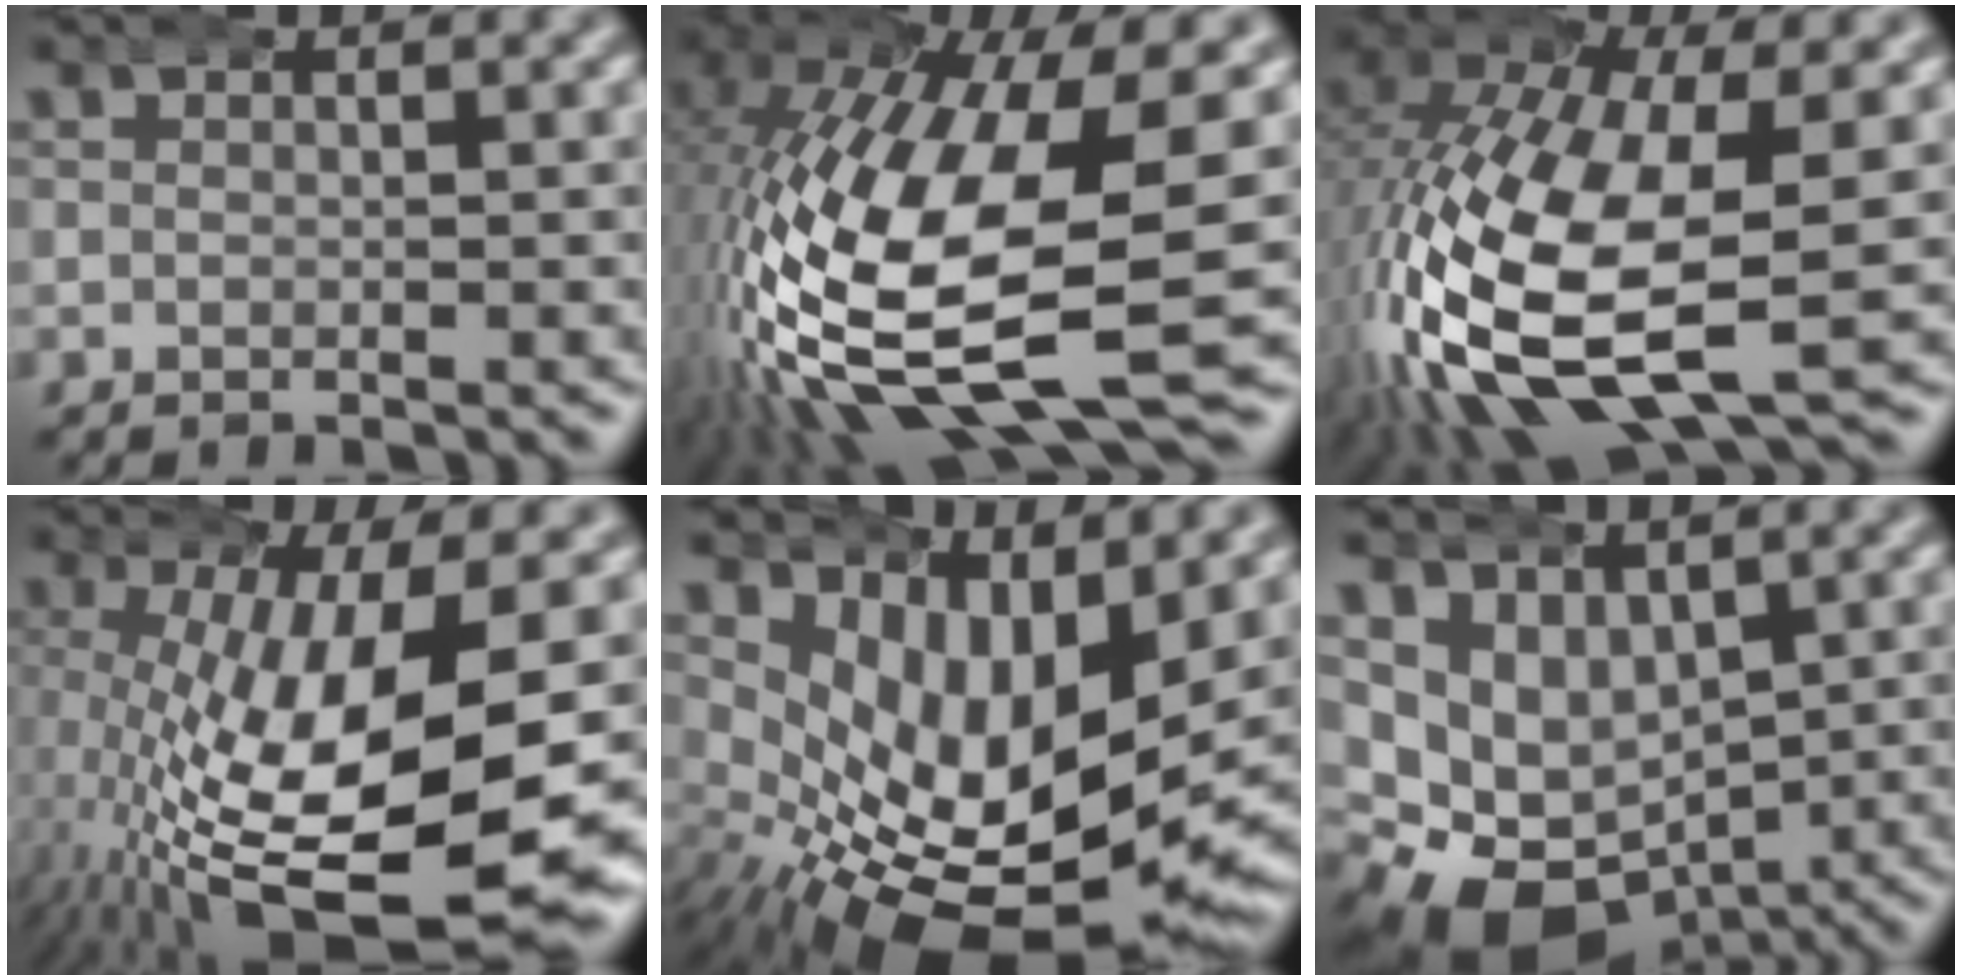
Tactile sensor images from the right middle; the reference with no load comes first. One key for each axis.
{"total": 16.2, "fx": -2.3, "fy": 7.4, "fz": 14.3, "tx": -0.291, "ty": -0.044, "tz": -0.005}
{"total": 14.5, "fx": -2.5, "fy": 7.9, "fz": 11.9, "tx": -0.283, "ty": -0.065, "tz": 0.001}
{"total": 16.2, "fx": -2.5, "fy": 6.6, "fz": 14.6, "tx": -0.250, "ty": -0.042, "tz": 0.002}
{"total": 13.9, "fx": -3.0, "fy": 7.6, "fz": 11.2, "tx": -0.203, "ty": -0.059, "tz": -0.015}
{"total": 11.6, "fx": -1.9, "fy": 10.0, "fz": 5.5, "tx": -0.144, "ty": -0.050, "tz": -0.022}